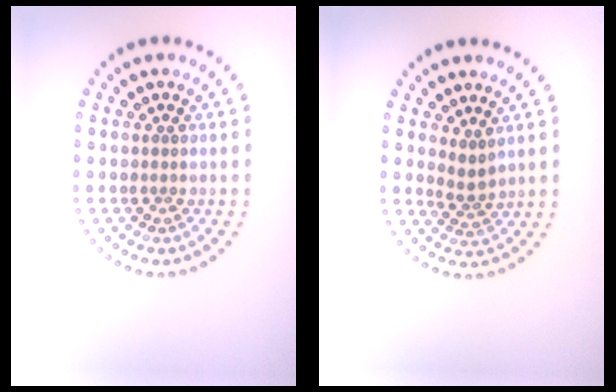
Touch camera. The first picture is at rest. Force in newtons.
{"total": 2.0, "press": 1.4, "slide": 1.4}